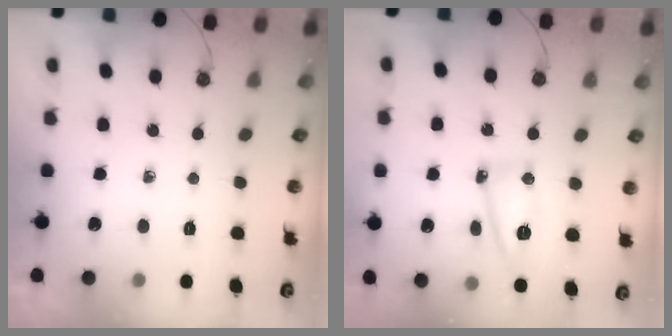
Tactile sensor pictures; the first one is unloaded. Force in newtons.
{"total": 8.1, "press": 8.1, "slide": 0.6}